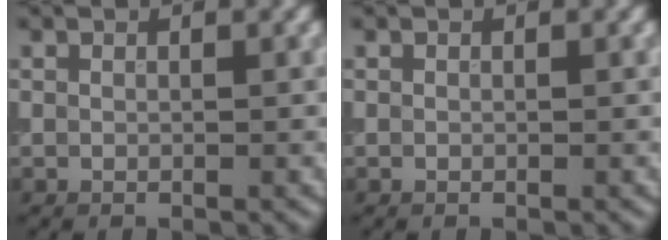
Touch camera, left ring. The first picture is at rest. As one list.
[{"total": 0.0}]